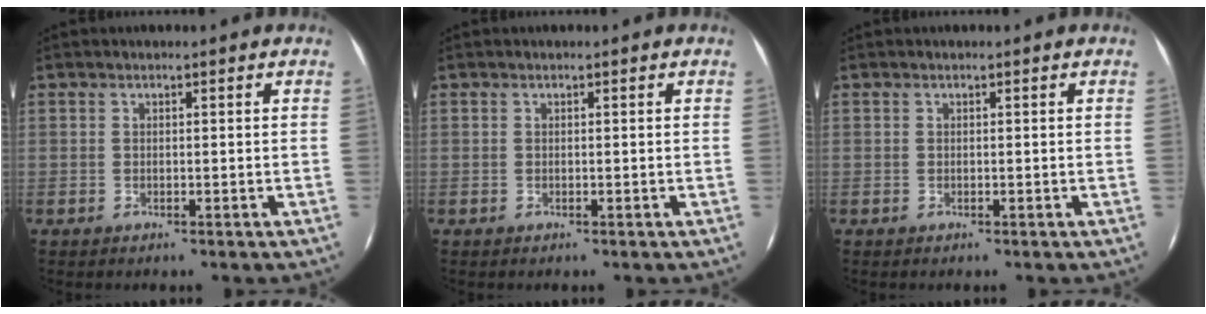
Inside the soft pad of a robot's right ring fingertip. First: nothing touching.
{"total": 0.0}
{"total": 0.0}